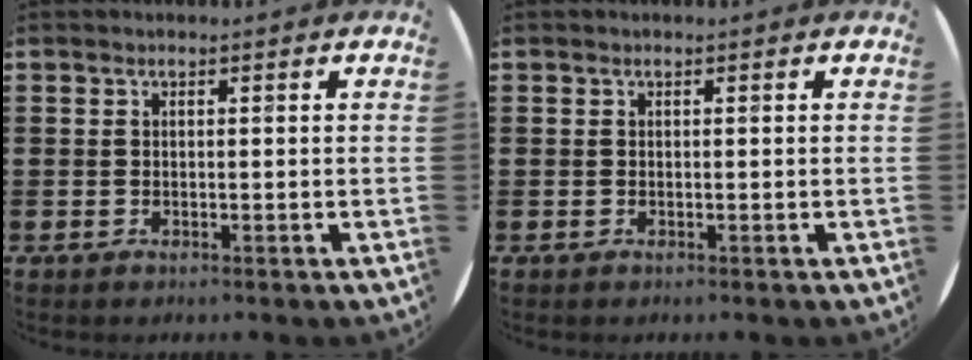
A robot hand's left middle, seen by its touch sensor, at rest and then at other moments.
{"total": 0.0}